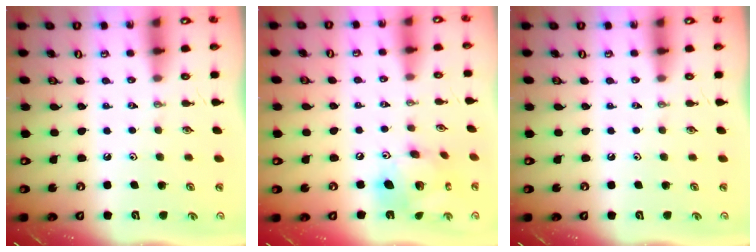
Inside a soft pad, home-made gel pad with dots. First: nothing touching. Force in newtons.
{"total": 14.5, "press": 14.5, "slide": 1.3}
{"total": 0.0}